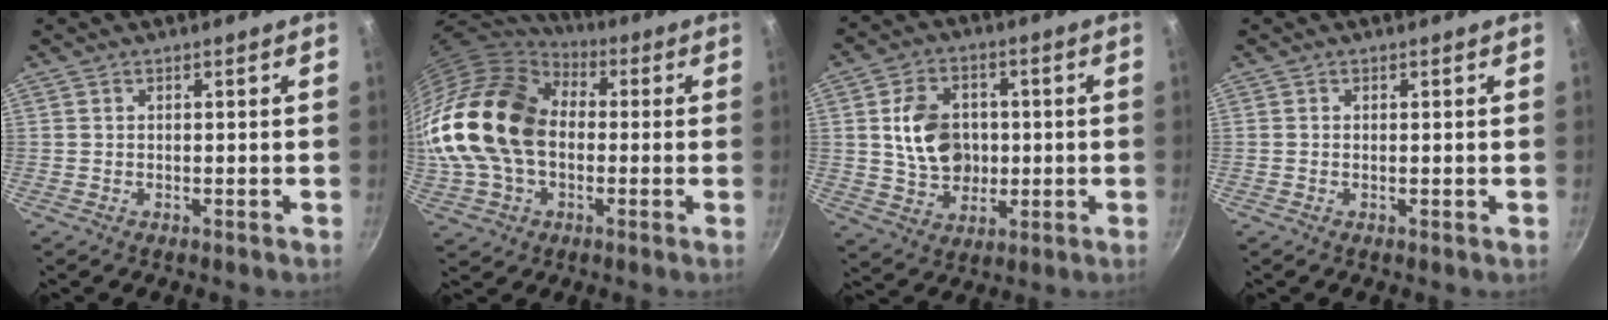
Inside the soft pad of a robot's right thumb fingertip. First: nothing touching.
{"total": 24.0, "force": [0.6, 16.5, 17.4], "torque": [-0.345, 0.041, 0.006]}
{"total": 11.9, "force": [1.0, 9.3, 7.3], "torque": [-0.099, 0.004, 0.022]}
{"total": 0.0}